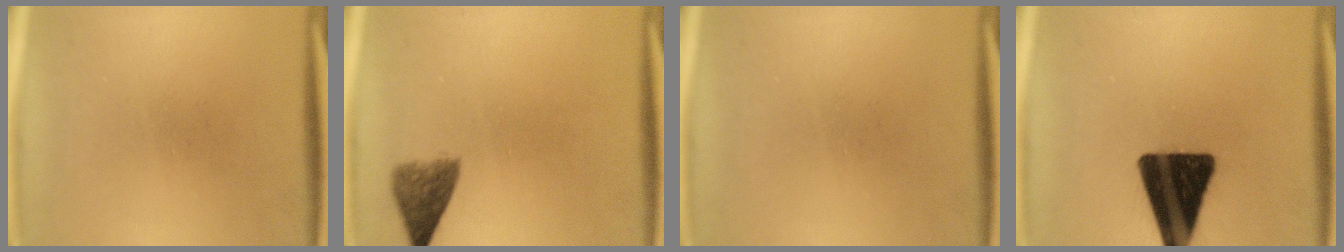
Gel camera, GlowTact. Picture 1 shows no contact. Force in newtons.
{"total": 4.1}
{"total": 0.0}
{"total": 18.5}